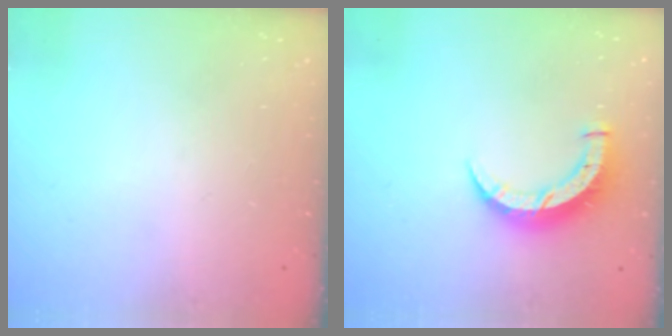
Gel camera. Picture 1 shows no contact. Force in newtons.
{"total": 7.9, "press": 7.8, "slide": 0.8}